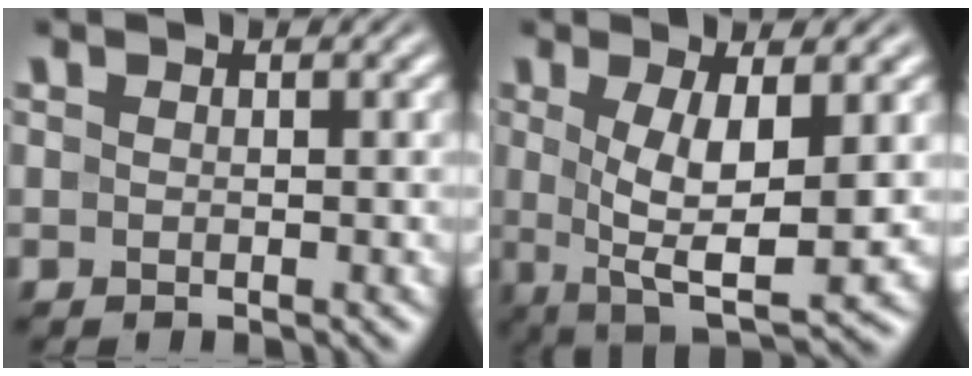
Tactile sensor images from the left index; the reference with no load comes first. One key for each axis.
{"total": 8.0, "fx": 0.4, "fy": 2.5, "fz": 7.6, "tx": -0.132, "ty": -0.007, "tz": 0.011}